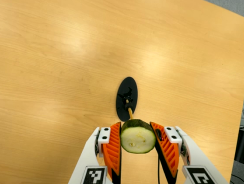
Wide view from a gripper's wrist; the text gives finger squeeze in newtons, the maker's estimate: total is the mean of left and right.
{"total": 10.8, "left": 9.6, "right": 12.1}